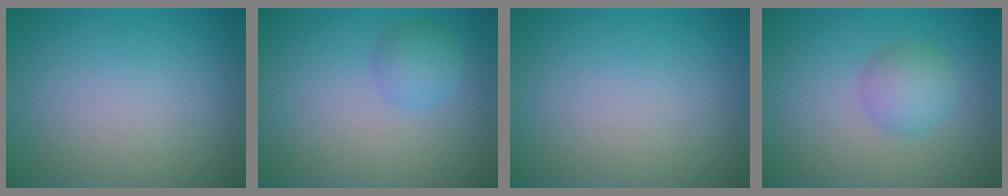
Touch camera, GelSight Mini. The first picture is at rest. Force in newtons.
{"total": 1.9, "press": 1.9, "slide": 0.1}
{"total": 0.0}
{"total": 2.7, "press": 2.7, "slide": 0.1}